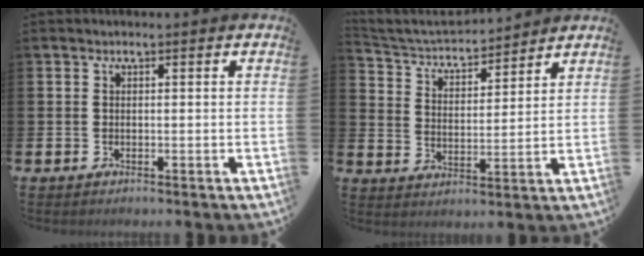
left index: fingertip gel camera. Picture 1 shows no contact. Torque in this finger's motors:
{"motor_torque": [0.25, -0.27, 0.11, 0.05]}